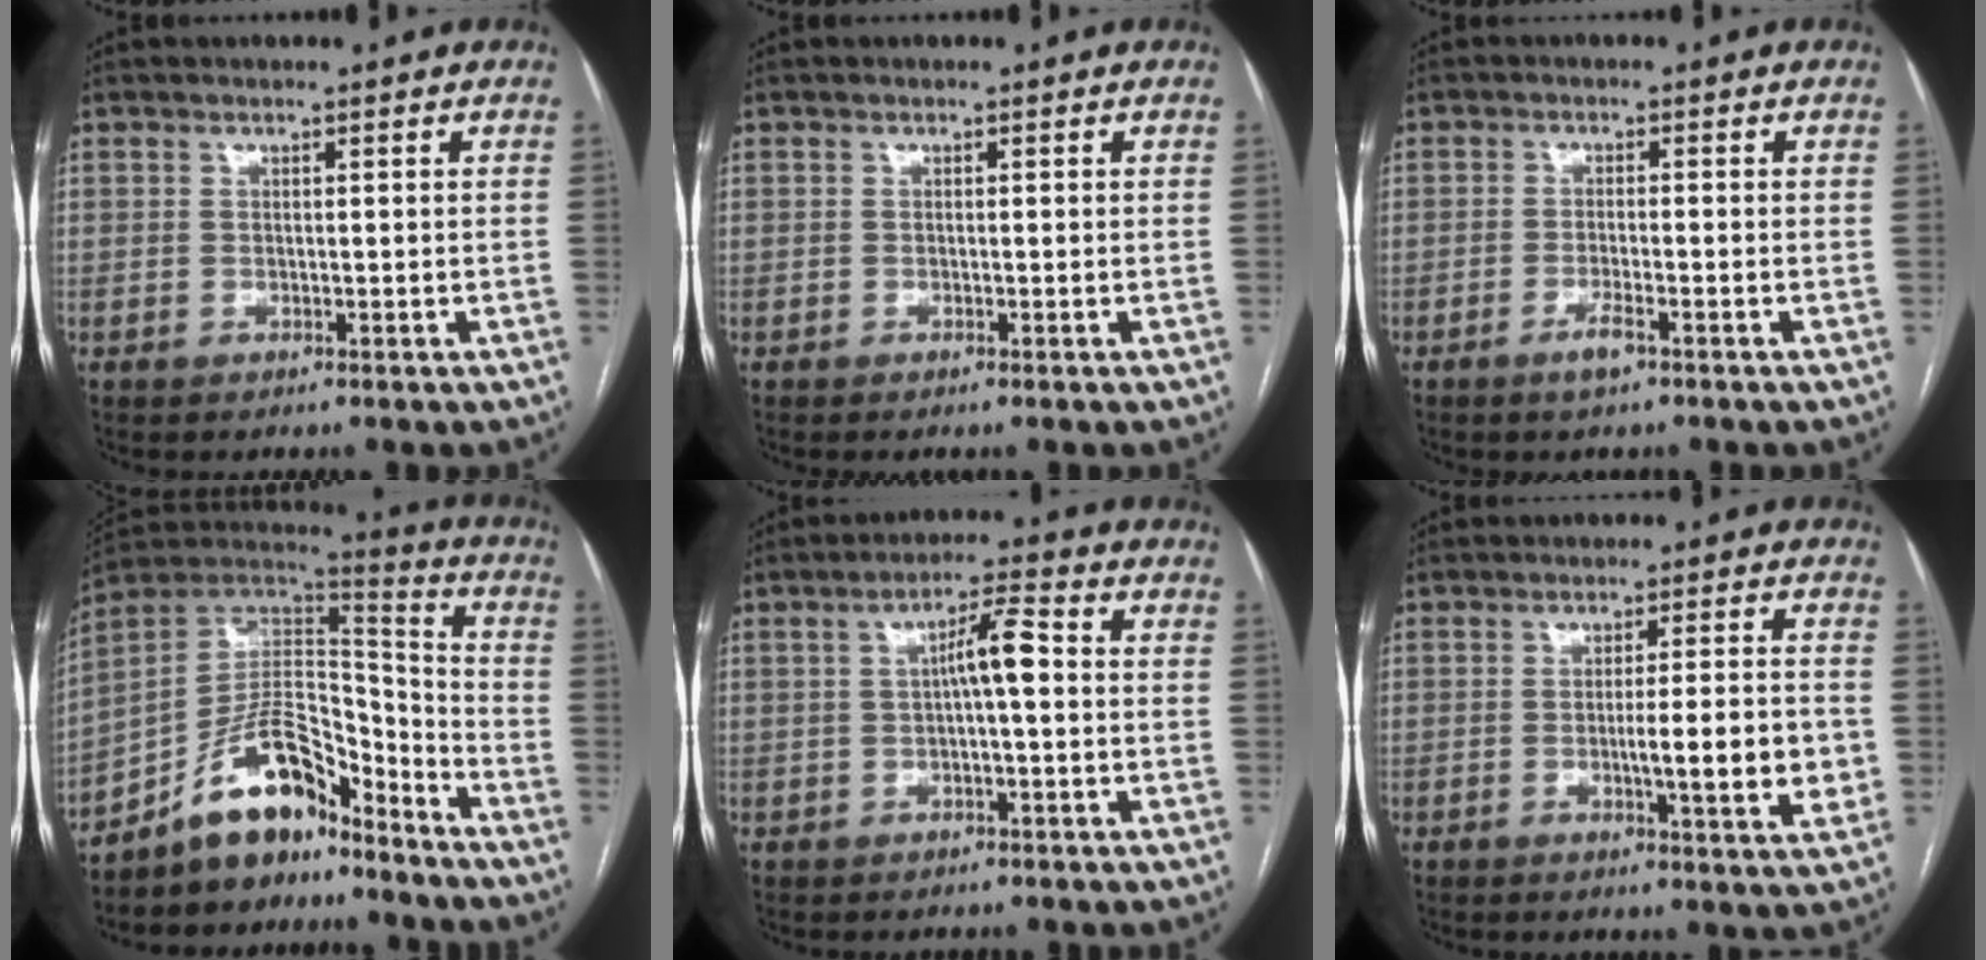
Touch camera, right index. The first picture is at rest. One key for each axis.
{"total": 0.0}
{"total": 2.6, "fx": -1.7, "fy": 0.2, "fz": 2.0, "tx": -0.040, "ty": -0.003, "tz": -0.031}
{"total": 13.4, "fx": -10.2, "fy": 5.2, "fz": 6.9, "tx": -0.110, "ty": 0.047, "tz": -0.181}
{"total": 5.5, "fx": 0.1, "fy": 0.7, "fz": 5.5, "tx": -0.092, "ty": 0.016, "tz": 0.001}
{"total": 8.8, "fx": -1.6, "fy": 0.8, "fz": 8.6, "tx": -0.122, "ty": -0.004, "tz": -0.023}